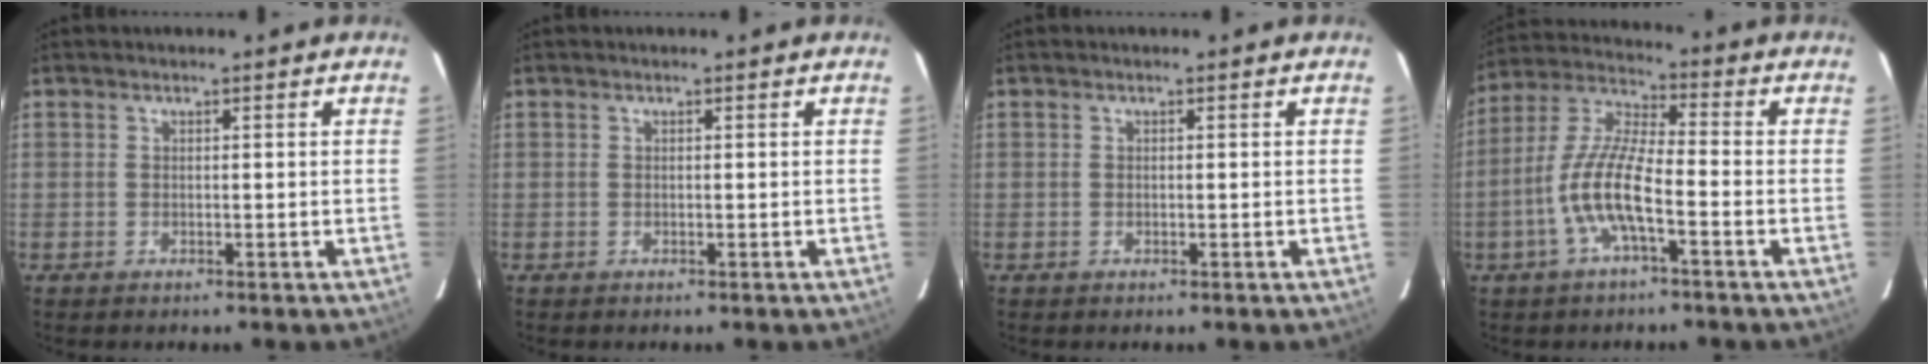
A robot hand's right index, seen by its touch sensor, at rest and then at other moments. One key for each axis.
{"total": 0.0}
{"total": 0.0}
{"total": 10.8, "fx": -4.0, "fy": 2.4, "fz": 9.7, "tx": -0.211, "ty": 0.002, "tz": -0.080}